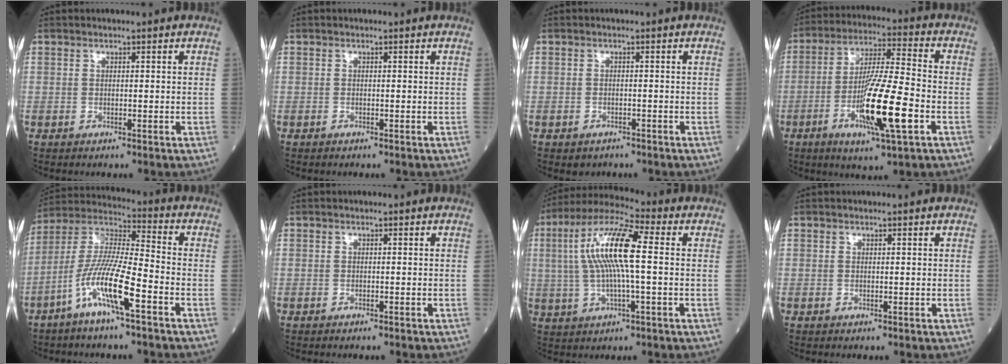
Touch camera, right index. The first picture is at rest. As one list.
[{"total": 0.0}, {"total": 1.8, "force": [-1.3, 1.2, 0.3], "torque": [-0.007, 0.002, -0.014]}, {"total": 14.2, "force": [-4.6, 0.8, 13.4], "torque": [-0.249, -0.015, -0.083]}, {"total": 11.9, "force": [-5.8, 0.9, 10.3], "torque": [-0.214, -0.003, -0.117]}, {"total": 0.9, "force": [-0.8, 0.1, 0.3], "torque": [-0.007, -0.002, -0.011]}, {"total": 12.7, "force": [1.4, 1.9, 12.5], "torque": [-0.254, 0.023, 0.019]}, {"total": 0.0}]